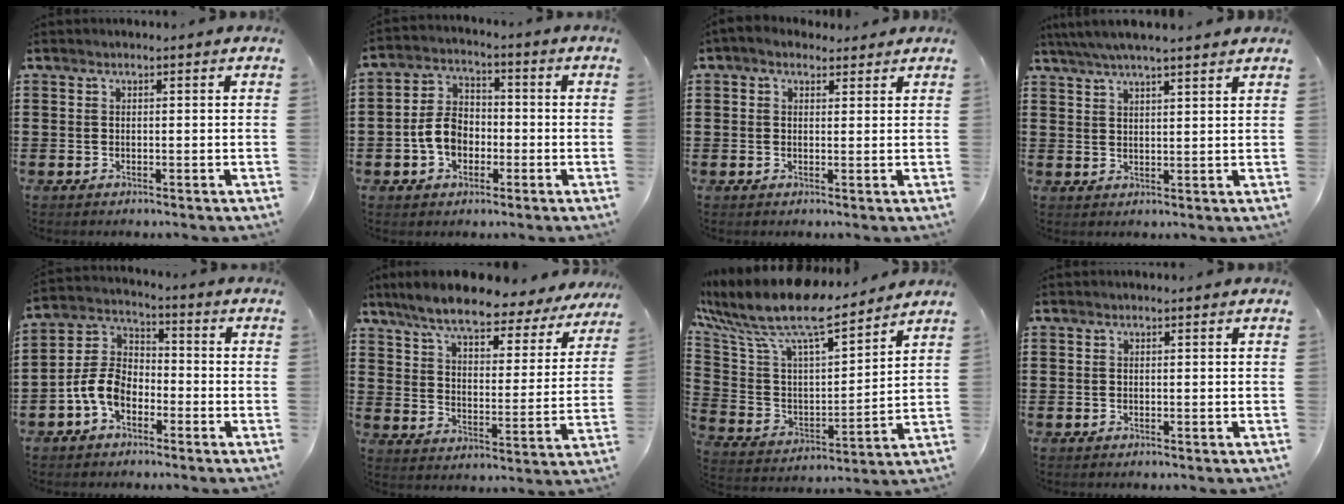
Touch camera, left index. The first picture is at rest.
{"total": 6.3, "force": [-1.7, 4.5, 4.0], "torque": [-0.097, 0.007, -0.038]}
{"total": 2.0, "force": [1.4, 1.2, 0.7], "torque": [-0.011, 0.004, 0.024]}
{"total": 4.5, "force": [3.9, 0.0, 2.2], "torque": [-0.052, -0.008, 0.070]}
{"total": 6.9, "force": [-3.6, 4.2, 4.1], "torque": [-0.118, 0.002, -0.080]}
{"total": 8.6, "force": [7.5, 1.0, 4.1], "torque": [-0.103, -0.039, 0.126]}
{"total": 11.0, "force": [9.2, 2.5, 5.5], "torque": [-0.149, -0.060, 0.158]}
{"total": 0.0}